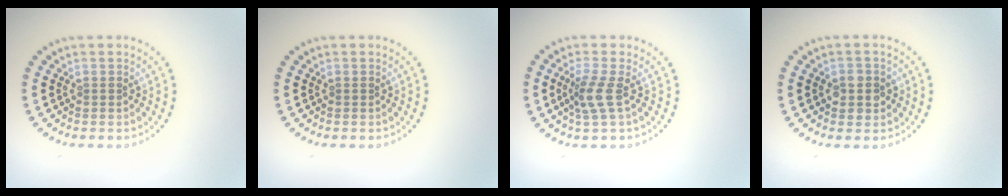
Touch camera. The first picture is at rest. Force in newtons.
{"total": 0.0}
{"total": 2.4, "press": 1.8, "slide": 1.6}
{"total": 2.2, "press": 2.2, "slide": 0.5}